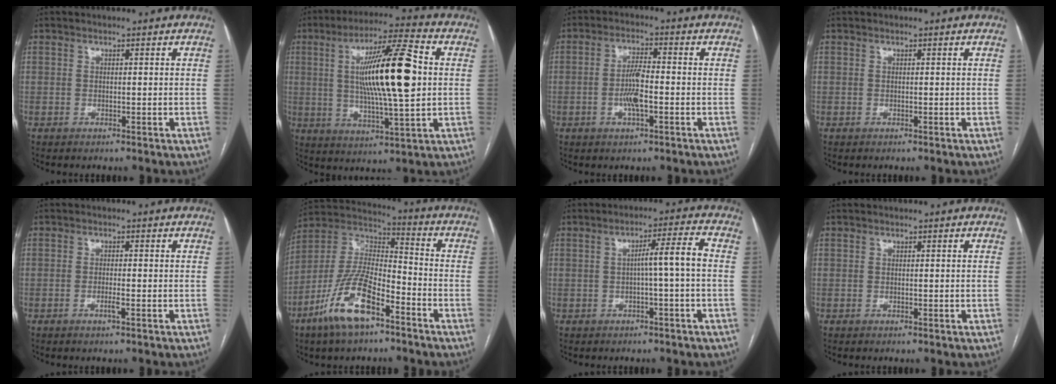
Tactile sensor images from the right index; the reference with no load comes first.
{"total": 16.9, "force": [2.0, 1.8, 16.7], "torque": [-0.290, 0.009, 0.032]}
{"total": 5.1, "force": [-1.3, 1.1, 4.9], "torque": [-0.100, 0.003, -0.023]}
{"total": 0.0}
{"total": 1.6, "force": [-0.7, 0.1, 1.4], "torque": [-0.028, -0.001, -0.013]}
{"total": 14.6, "force": [-8.2, 4.9, 11.0], "torque": [-0.231, 0.002, -0.151]}
{"total": 5.0, "force": [-0.5, -0.6, 5.0], "torque": [-0.075, 0.015, -0.006]}
{"total": 0.0}